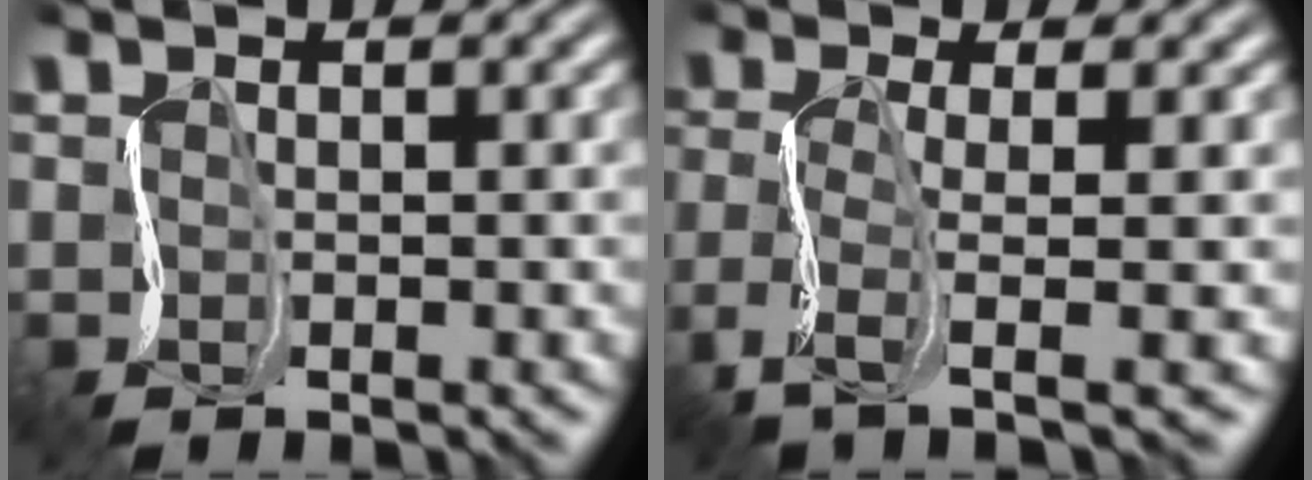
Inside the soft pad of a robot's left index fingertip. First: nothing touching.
{"total": 3.3, "force": [-1.6, 0.8, 2.8], "torque": [-0.076, 0.001, -0.040]}